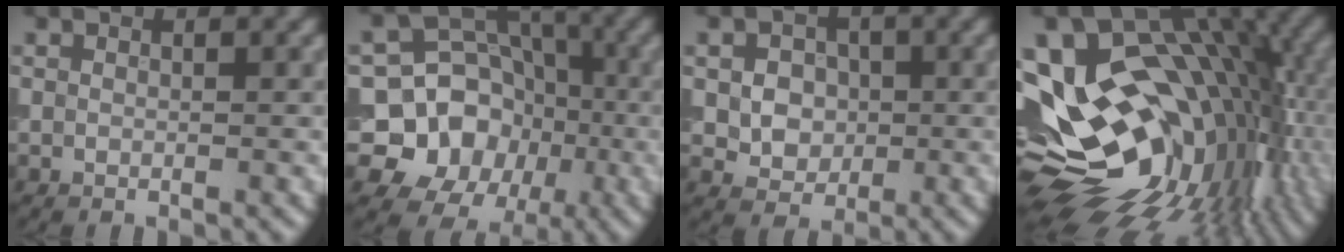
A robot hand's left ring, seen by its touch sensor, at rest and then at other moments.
{"total": 11.3, "force": [-2.0, 10.4, 3.9], "torque": [-0.061, 0.011, -0.063]}
{"total": 3.9, "force": [0.0, 3.2, 2.1], "torque": [-0.028, 0.003, -0.009]}
{"total": 19.7, "force": [-2.3, 12.6, 15.0], "torque": [-0.226, -0.022, -0.018]}